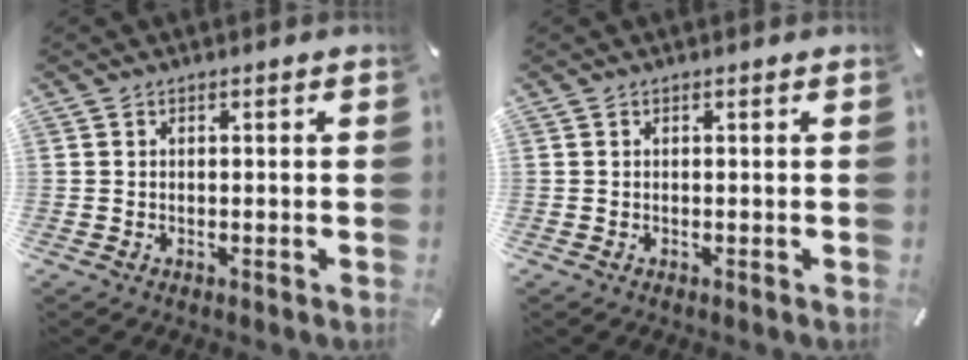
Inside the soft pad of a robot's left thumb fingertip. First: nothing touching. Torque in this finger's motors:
{"motor_torque": [0.00, 0.00, -0.02, 0.00, 0.00]}